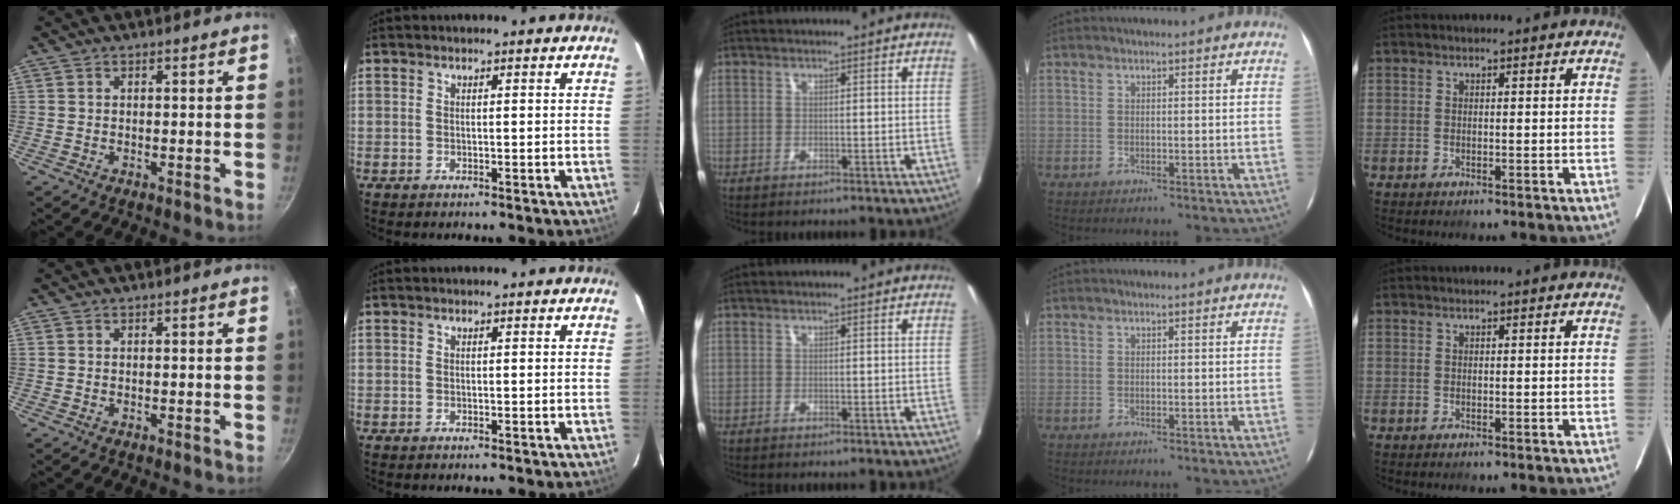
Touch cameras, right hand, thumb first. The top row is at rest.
{}